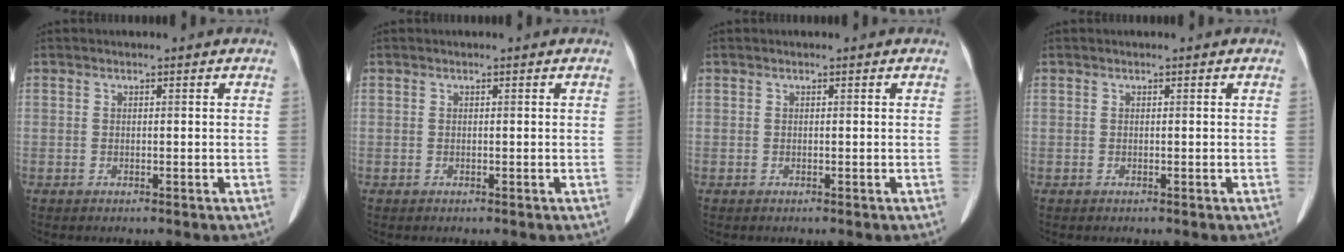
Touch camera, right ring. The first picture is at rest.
{"total": 0.0}
{"total": 0.0}
{"total": 0.0}